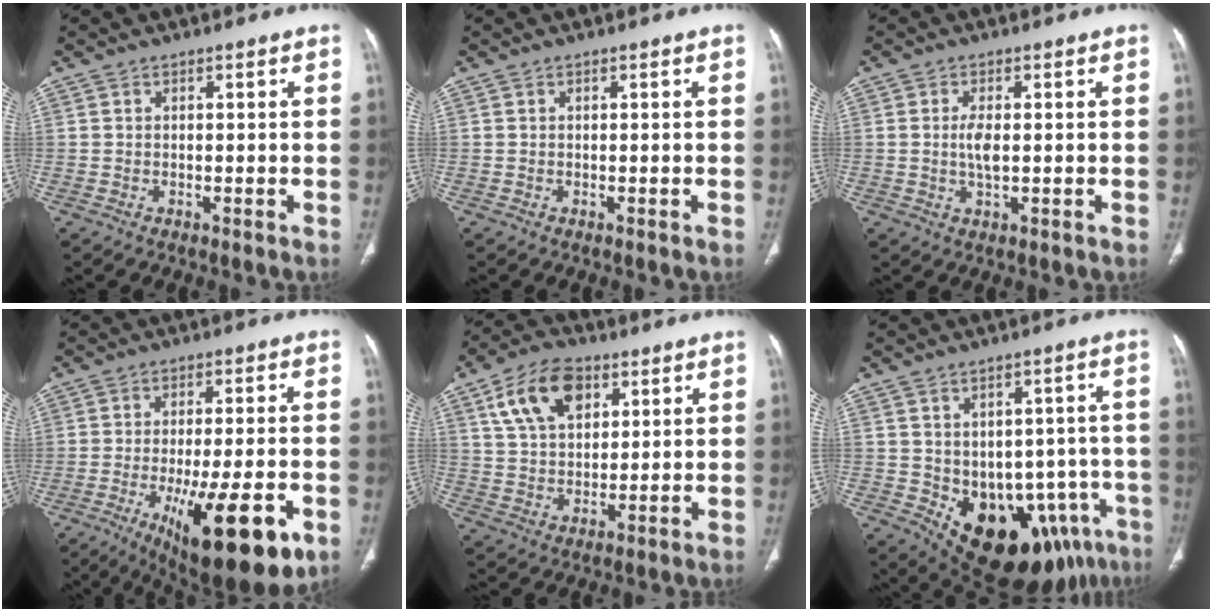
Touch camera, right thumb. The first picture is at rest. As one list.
[{"total": 0.0}, {"total": 3.3, "force": [0.1, 1.2, 3.0], "torque": [-0.065, -0.005, 0.004]}, {"total": 19.7, "force": [-7.8, 6.1, 17.0], "torque": [-0.223, -0.002, -0.100]}, {"total": 12.5, "force": [5.6, 7.6, 8.1], "torque": [-0.127, -0.009, 0.104]}, {"total": 18.8, "force": [-7.8, 11.5, 12.6], "torque": [-0.118, 0.027, -0.085]}]